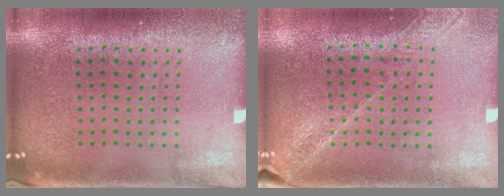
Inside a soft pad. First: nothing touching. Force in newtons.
{"total": 1.6, "press": 1.5, "slide": 0.4}